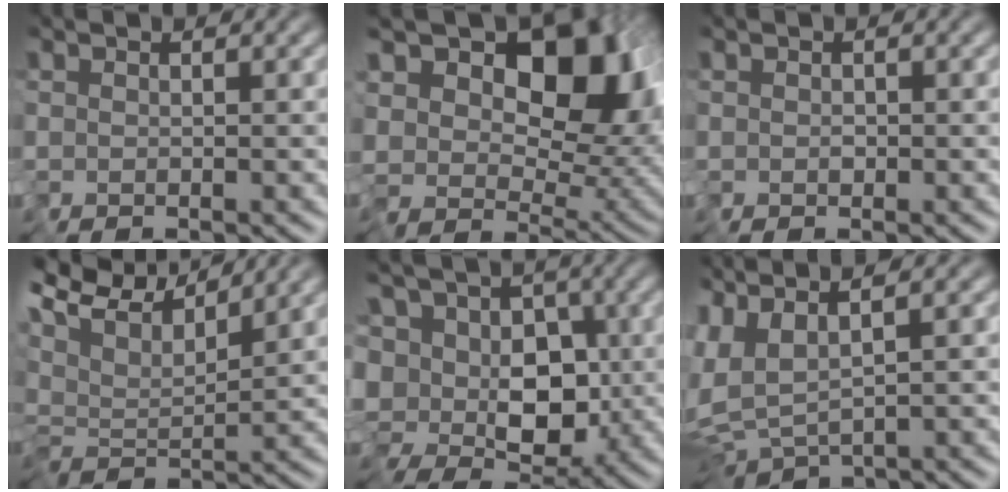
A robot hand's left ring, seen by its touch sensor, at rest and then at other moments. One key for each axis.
{"total": 14.5, "fx": 6.6, "fy": 8.3, "fz": 10.0, "tx": -0.151, "ty": 0.016, "tz": 0.112}
{"total": 0.5, "fx": 0.0, "fy": 0.4, "fz": 0.3, "tx": 0.002, "ty": 0.003, "tz": 0.000}
{"total": 6.5, "fx": 5.9, "fy": 0.3, "fz": 2.6, "tx": -0.077, "ty": 0.013, "tz": 0.091}
{"total": 13.0, "fx": 5.3, "fy": 9.2, "fz": 7.5, "tx": -0.164, "ty": 0.037, "tz": 0.067}
{"total": 4.5, "fx": 1.7, "fy": 1.1, "fz": 4.0, "tx": -0.099, "ty": 0.000, "tz": 0.042}